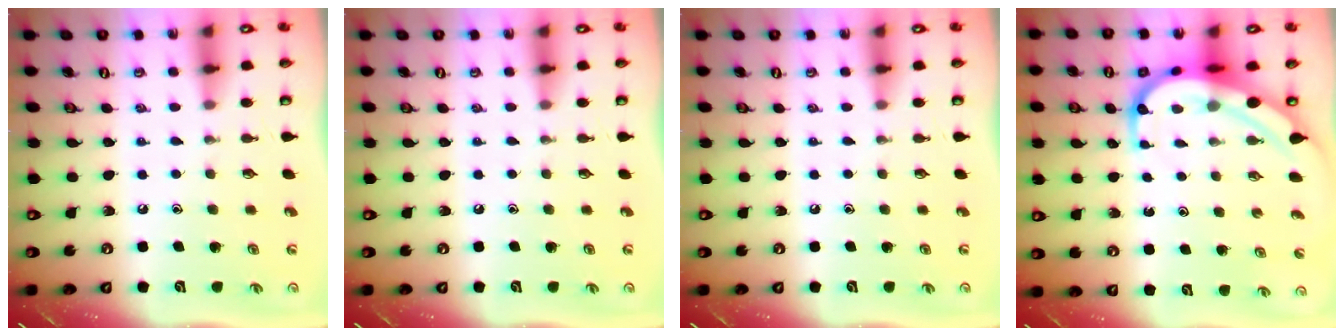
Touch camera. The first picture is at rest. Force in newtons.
{"total": 0.0}
{"total": 0.0}
{"total": 9.0, "press": 9.0, "slide": 1.0}